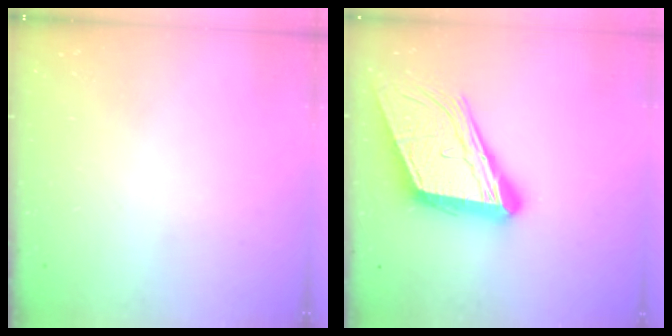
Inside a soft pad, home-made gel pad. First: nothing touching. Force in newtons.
{"total": 20.4, "press": 20.0, "slide": 3.9}